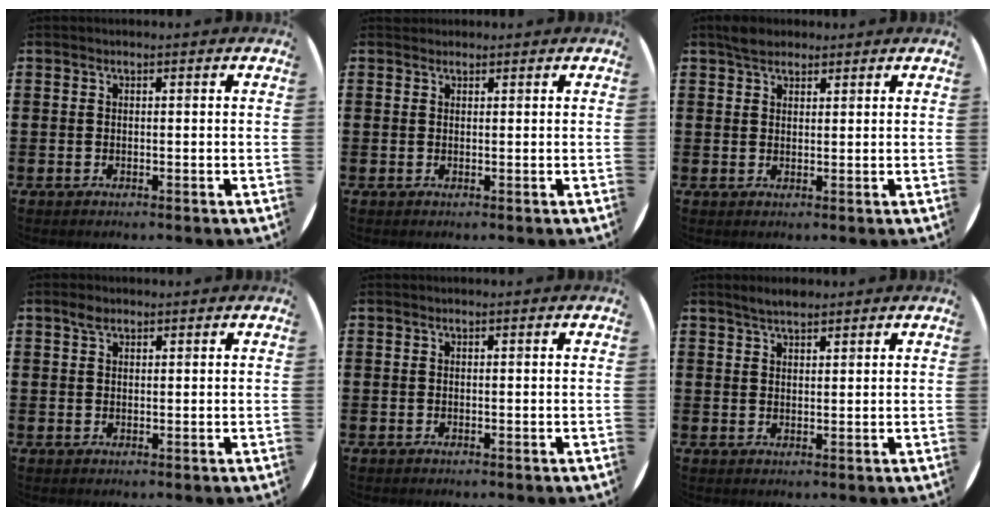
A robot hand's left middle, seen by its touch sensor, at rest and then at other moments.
{"total": 0.7, "force": [0.6, 0.3, -0.1], "torque": [0.001, 0.004, 0.012]}
{"total": 2.5, "force": [2.2, 1.1, 0.6], "torque": [-0.008, 0.004, 0.041]}
{"total": 1.7, "force": [1.2, 0.9, 0.8], "torque": [-0.010, 0.002, 0.021]}
{"total": 0.0}
{"total": 2.5, "force": [2.2, 0.6, 0.9], "torque": [-0.020, 0.004, 0.041]}